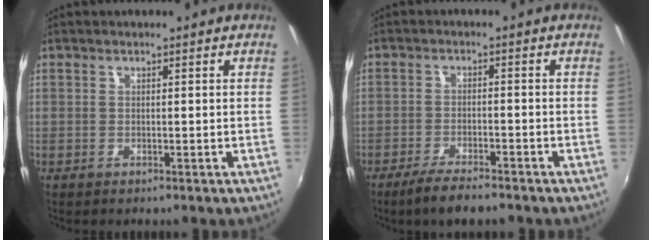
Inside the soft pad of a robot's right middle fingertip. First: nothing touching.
{"total": 6.3, "force": [-5.1, 1.1, 3.5], "torque": [-0.086, -0.014, -0.090]}